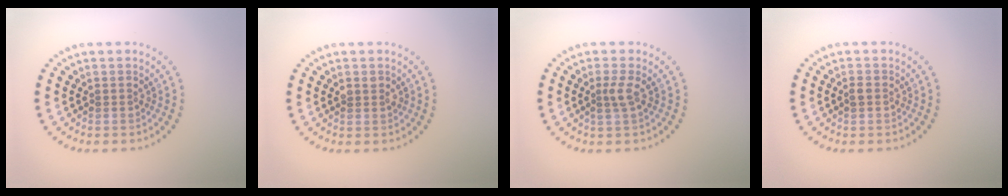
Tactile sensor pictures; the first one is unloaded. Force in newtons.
{"total": 1.1, "press": 1.0, "slide": 0.2}
{"total": 1.4, "press": 1.1, "slide": 1.0}
{"total": 0.9, "press": 0.9, "slide": 0.0}